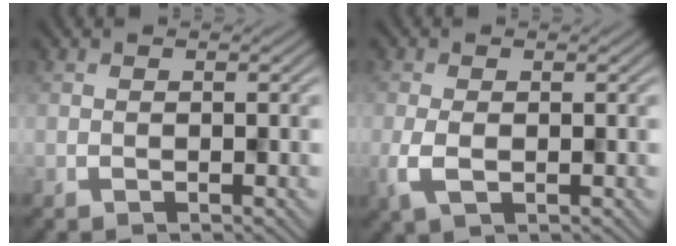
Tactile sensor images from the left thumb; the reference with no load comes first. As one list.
[{"total": 3.0, "force": [-0.9, 1.4, 2.5], "torque": [-0.060, -0.008, -0.018]}]